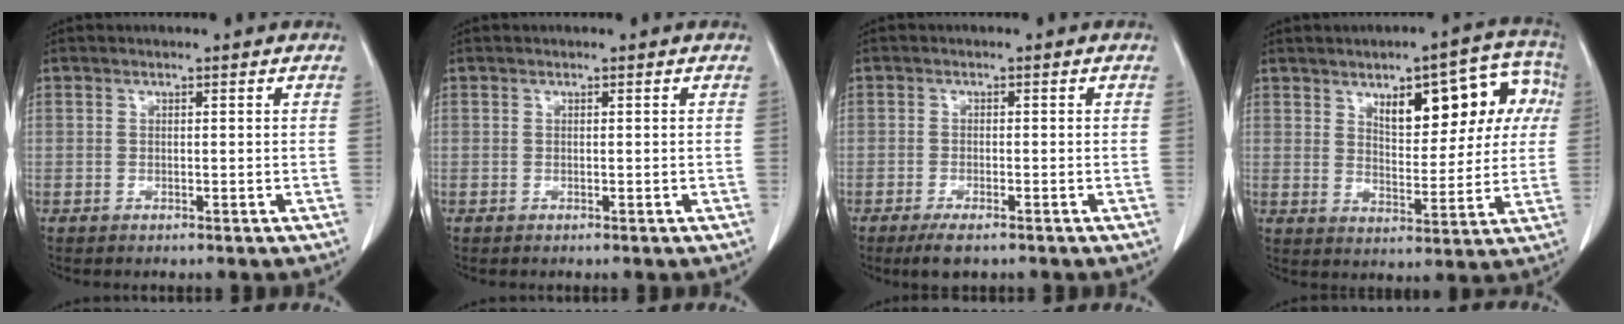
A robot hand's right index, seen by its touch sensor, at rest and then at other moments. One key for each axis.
{"total": 0.0}
{"total": 3.5, "fx": -2.5, "fy": 0.8, "fz": 2.3, "tx": -0.044, "ty": -0.006, "tz": -0.039}
{"total": 13.5, "fx": 4.9, "fy": 5.4, "fz": 11.4, "tx": -0.136, "ty": 0.033, "tz": 0.069}